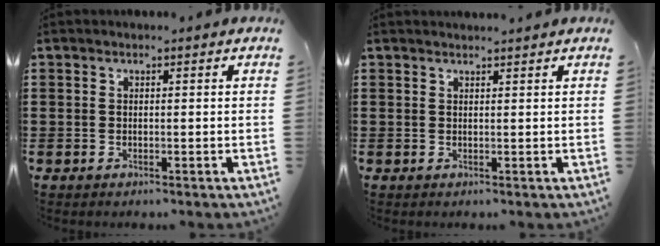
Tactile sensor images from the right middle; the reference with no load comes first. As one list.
[{"total": 1.0, "force": [1.0, -0.1, 0.1], "torque": [-0.005, -0.003, 0.019]}]